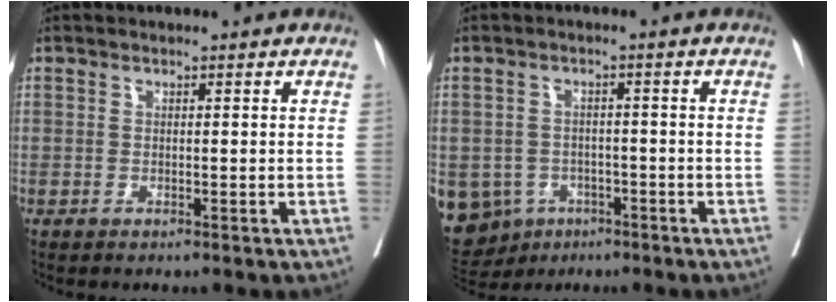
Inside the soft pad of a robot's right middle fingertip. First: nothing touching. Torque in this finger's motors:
{"motor_torque": [0.33, -0.38, 1.05, 0.21]}